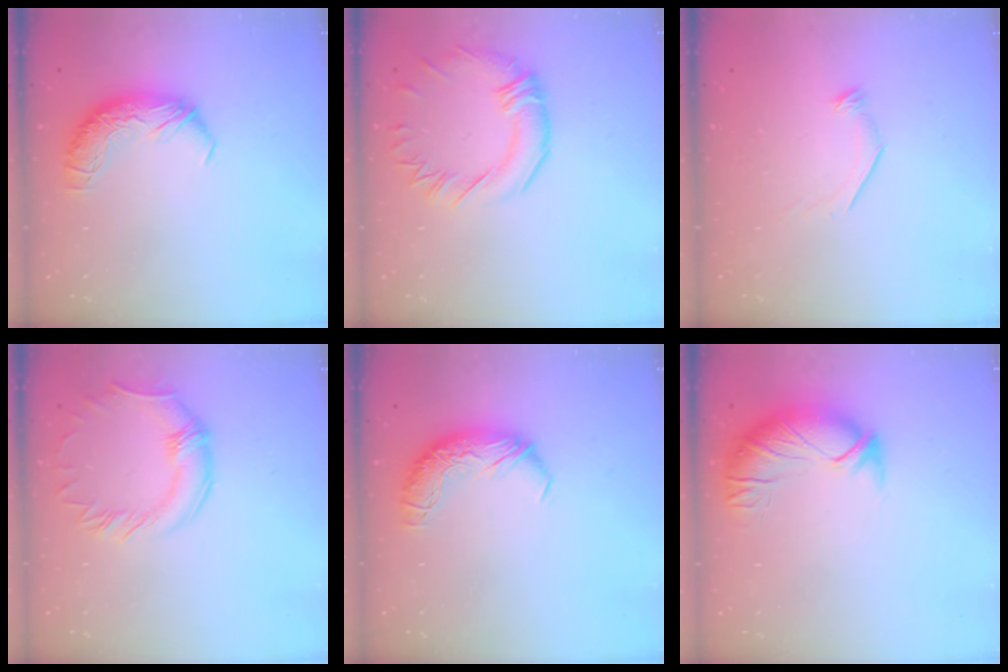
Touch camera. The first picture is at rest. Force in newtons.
{"total": 2.6, "press": 2.2, "slide": 1.3}
{"total": 6.8, "press": 6.8, "slide": 0.7}
{"total": 2.6, "press": 2.5, "slide": 0.9}
{"total": 0.0}
{"total": 3.0, "press": 1.6, "slide": 2.6}